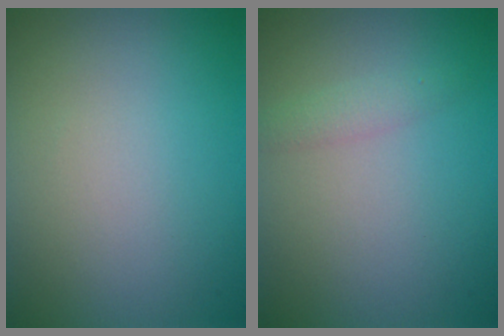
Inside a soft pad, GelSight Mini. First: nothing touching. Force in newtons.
{"total": 1.3, "press": 1.3, "slide": 0.0}